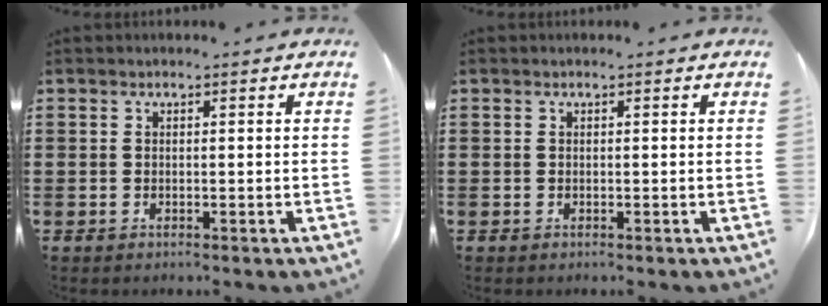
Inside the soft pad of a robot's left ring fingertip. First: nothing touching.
{"total": 0.0}